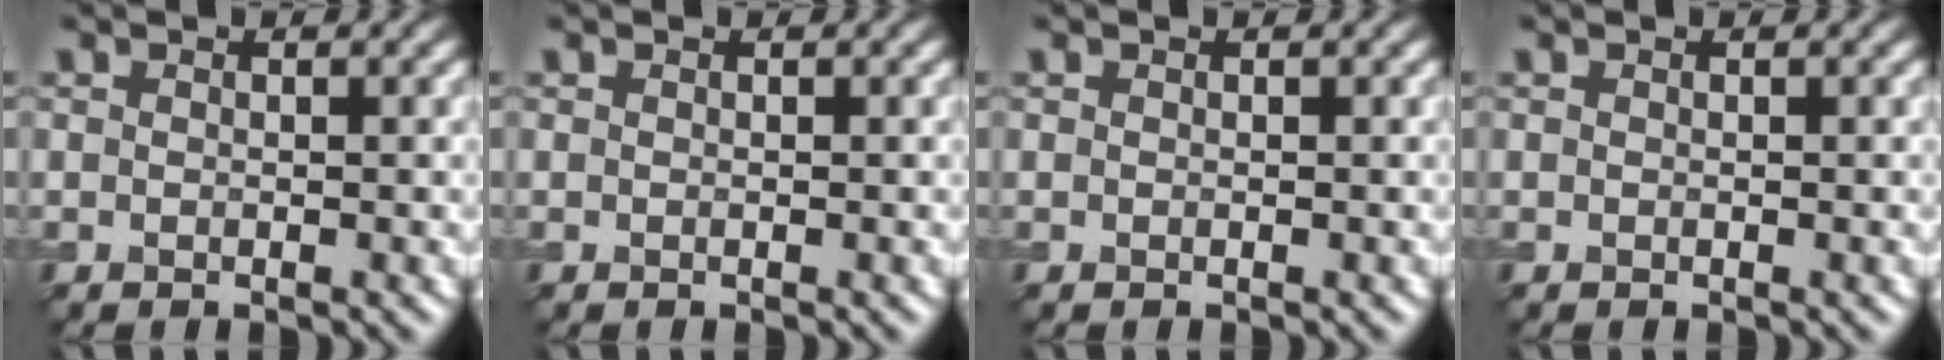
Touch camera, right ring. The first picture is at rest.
{"total": 0.0}
{"total": 0.0}
{"total": 0.0}